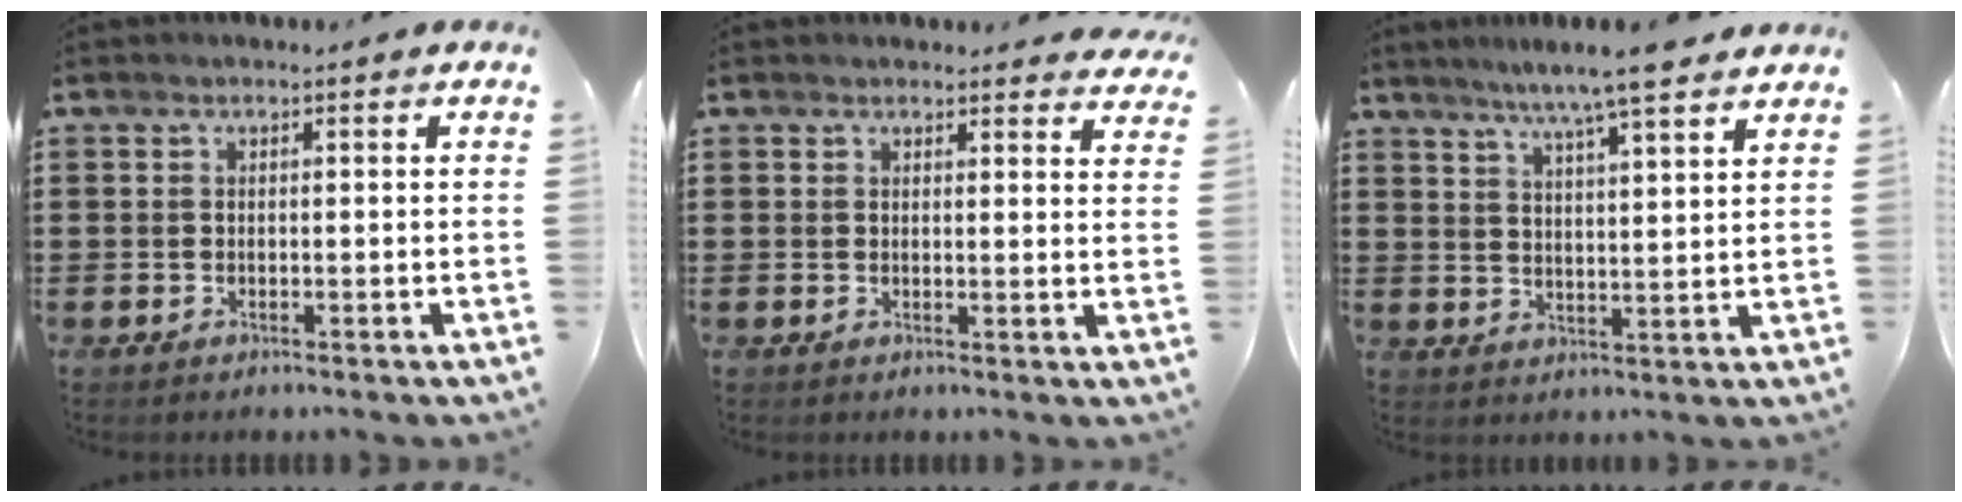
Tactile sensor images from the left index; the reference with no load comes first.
{"total": 2.2, "force": [2.2, 0.4, 0.3], "torque": [-0.003, -0.005, 0.040]}
{"total": 6.7, "force": [5.7, -0.1, 3.7], "torque": [-0.086, -0.016, 0.098]}